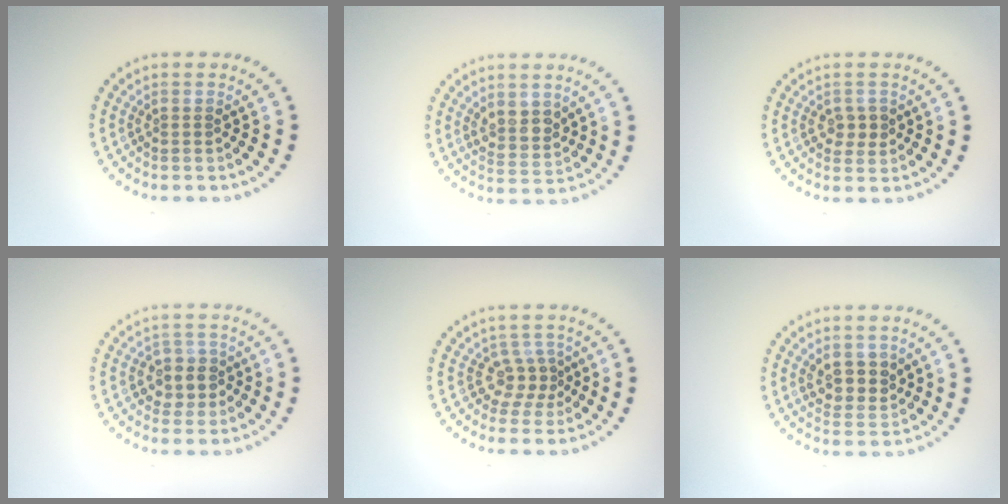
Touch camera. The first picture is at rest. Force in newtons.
{"total": 2.4, "press": 2.1, "slide": 1.2}
{"total": 1.8, "press": 1.8, "slide": 0.3}
{"total": 2.7, "press": 2.5, "slide": 0.9}
{"total": 2.3, "press": 1.6, "slide": 1.7}
{"total": 3.0, "press": 2.8, "slide": 1.1}